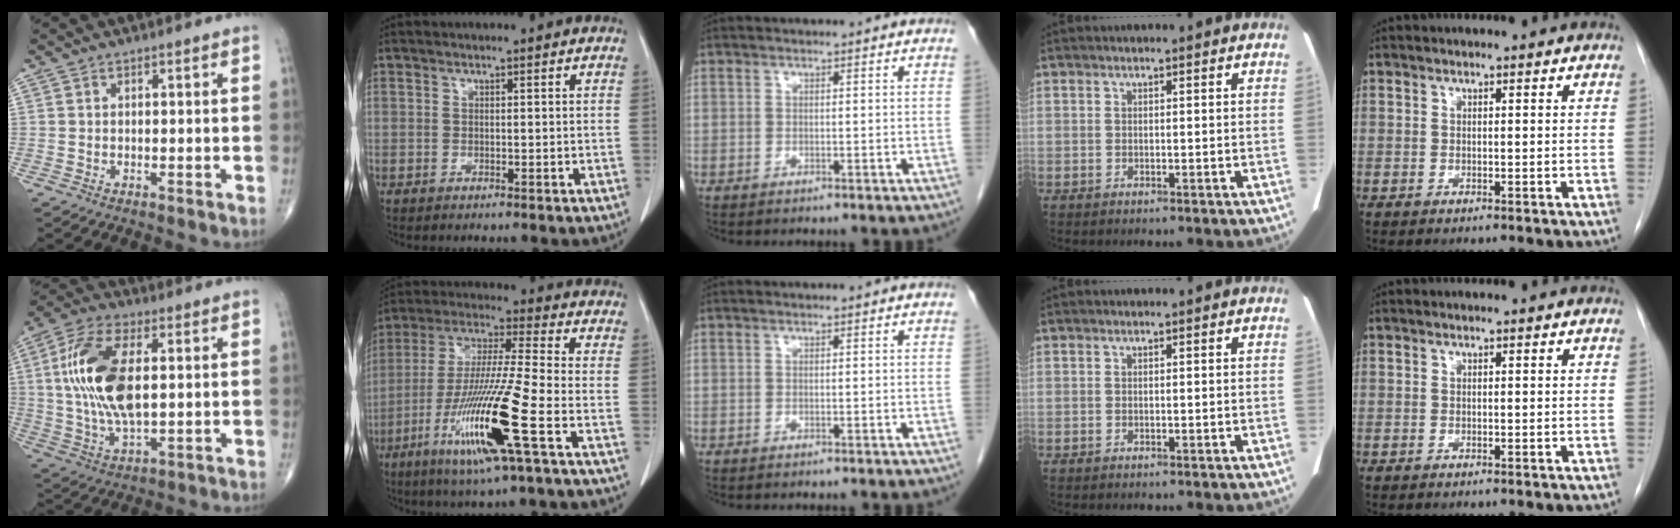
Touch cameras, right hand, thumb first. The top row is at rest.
{"thumb": {"total": 16.8, "force": [2.3, 7.9, 14.6], "torque": [-0.298, 0.000, 0.044]}, "index": {"total": 17.0, "force": [-6.7, -0.5, 15.6], "torque": [-0.322, -0.027, -0.129]}}